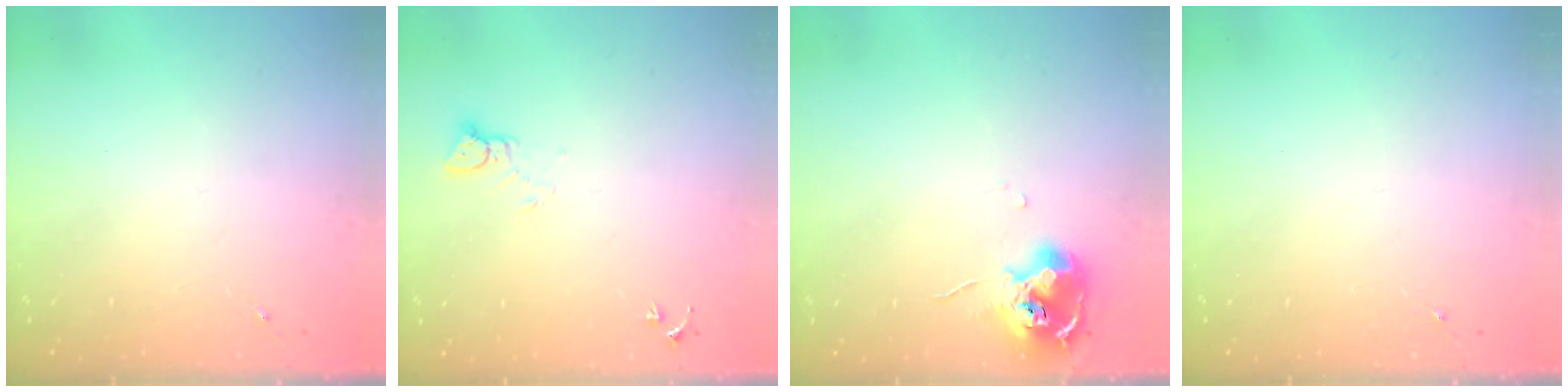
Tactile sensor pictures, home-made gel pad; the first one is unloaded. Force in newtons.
{"total": 3.1, "press": 3.1, "slide": 0.2}
{"total": 11.7, "press": 11.6, "slide": 1.0}
{"total": 0.0}